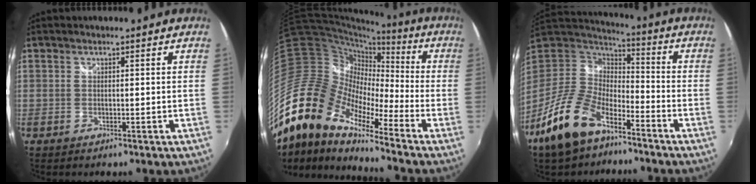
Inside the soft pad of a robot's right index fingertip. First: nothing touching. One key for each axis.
{"total": 20.6, "fx": -14.4, "fy": 8.7, "fz": 11.9, "tx": -0.209, "ty": -0.019, "tz": -0.296}
{"total": 17.3, "fx": -10.8, "fy": 8.5, "fz": 10.4, "tx": -0.231, "ty": -0.016, "tz": -0.201}